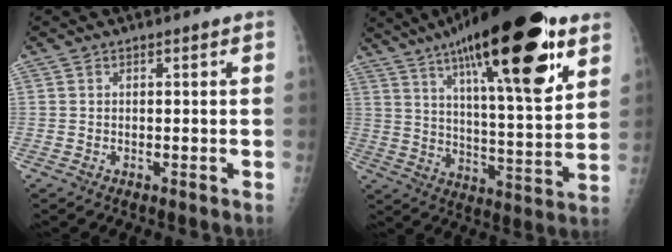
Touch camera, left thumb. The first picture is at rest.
{"total": 28.4, "force": [15.3, 7.6, 22.7], "torque": [-0.343, -0.033, 0.239]}